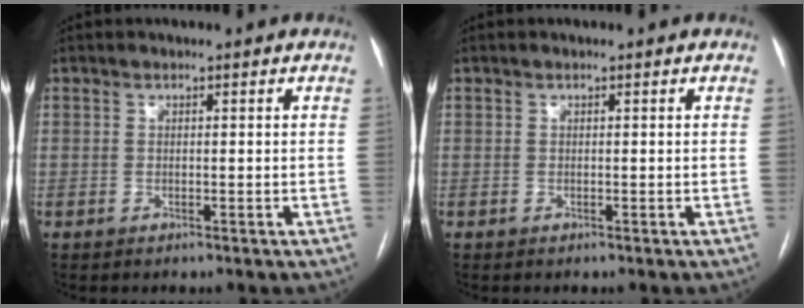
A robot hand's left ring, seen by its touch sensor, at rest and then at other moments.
{"total": 0.0}